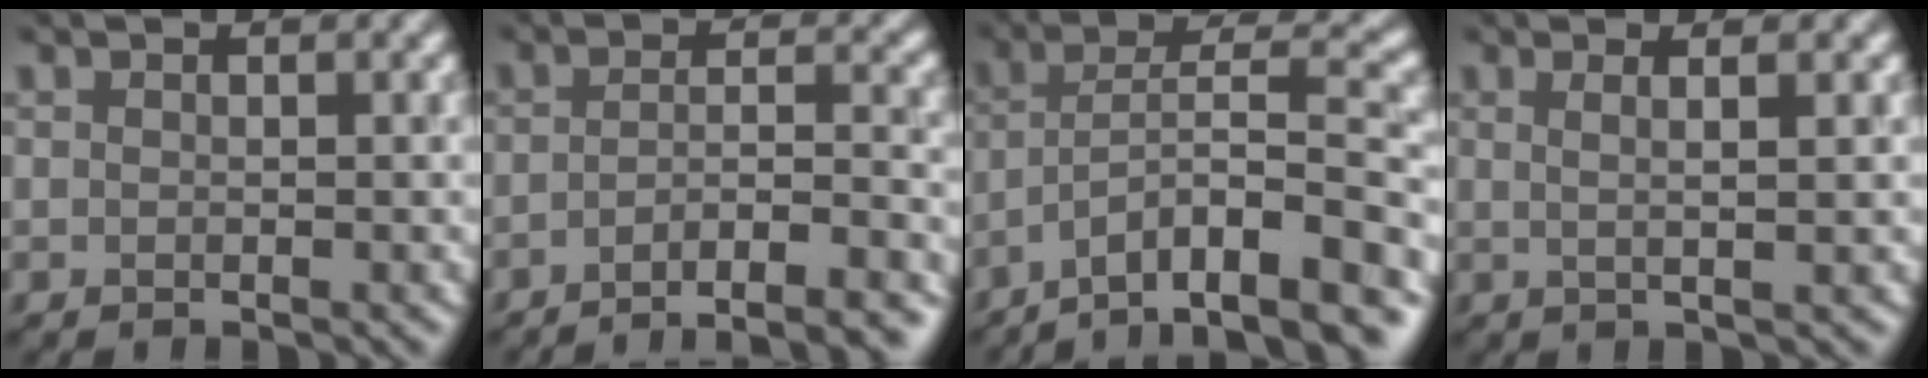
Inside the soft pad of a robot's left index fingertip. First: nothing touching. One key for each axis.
{"total": 7.6, "fx": -5.7, "fy": 1.5, "fz": 4.8, "tx": -0.054, "ty": 0.010, "tz": -0.062}
{"total": 9.8, "fx": -6.0, "fy": 2.2, "fz": 7.4, "tx": -0.118, "ty": 0.014, "tz": -0.089}
{"total": 2.8, "fx": 1.1, "fy": 0.7, "fz": 2.5, "tx": -0.033, "ty": 0.013, "tz": 0.000}